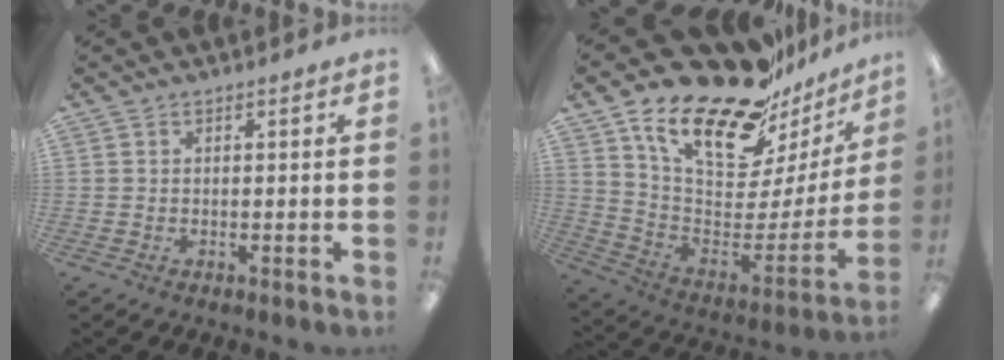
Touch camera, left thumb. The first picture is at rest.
{"total": 25.1, "force": [18.7, 10.2, 13.2], "torque": [-0.218, -0.132, 0.327]}